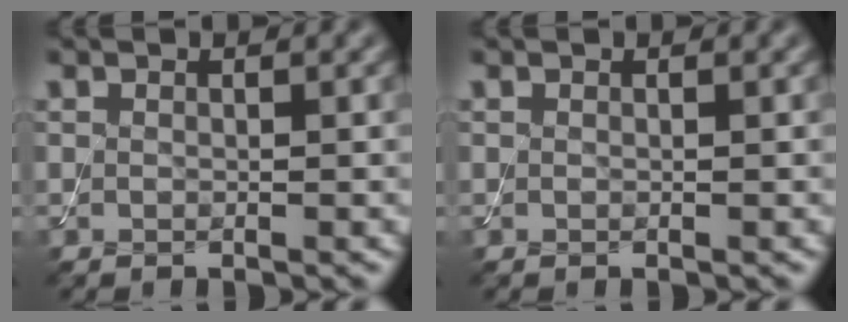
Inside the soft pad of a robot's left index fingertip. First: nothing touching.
{"total": 0.0}